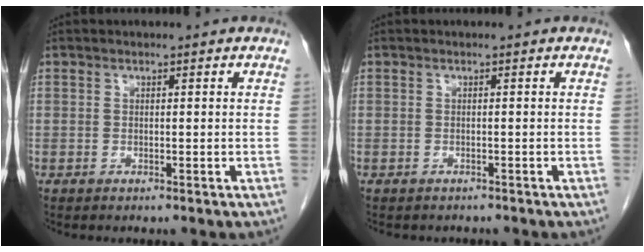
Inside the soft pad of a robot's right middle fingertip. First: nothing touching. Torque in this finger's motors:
{"motor_torque": [0.01, 0.00, -0.09, -0.01]}